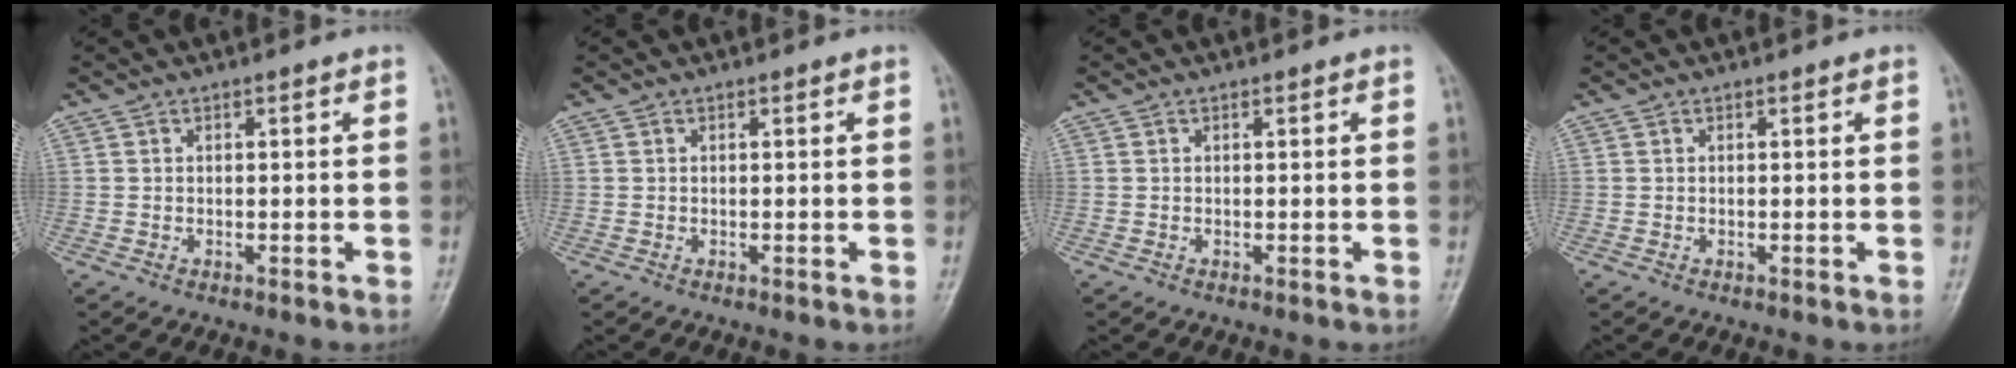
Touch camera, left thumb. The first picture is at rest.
{"total": 0.0}
{"total": 0.0}
{"total": 0.0}